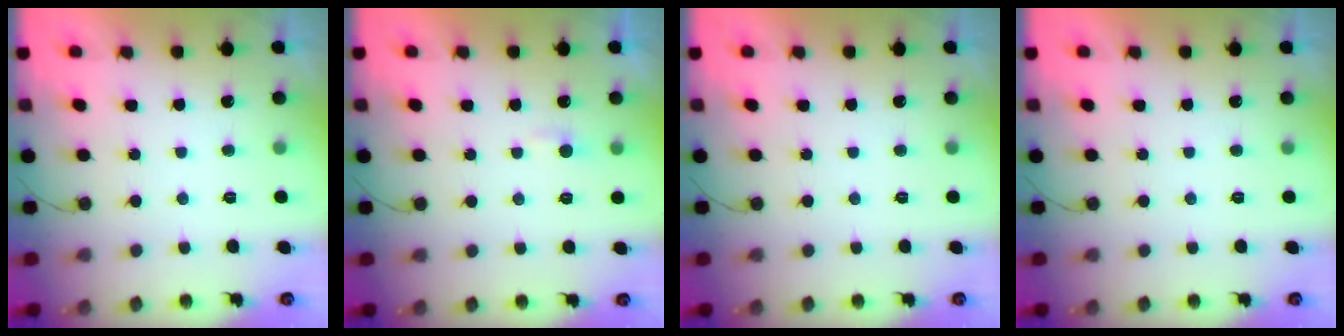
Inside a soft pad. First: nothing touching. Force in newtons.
{"total": 2.7, "press": 2.7, "slide": 0.3}
{"total": 0.0}
{"total": 0.0}